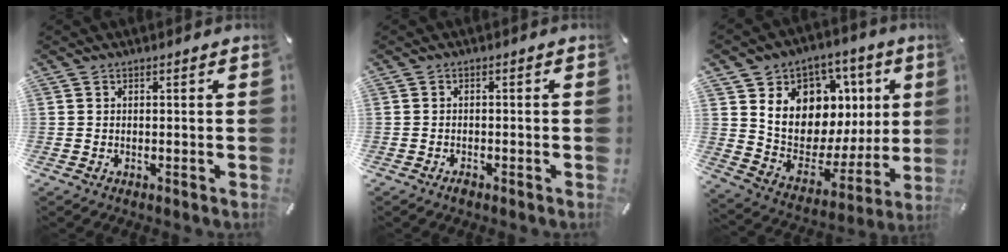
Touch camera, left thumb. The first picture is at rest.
{"total": 1.3, "force": [-1.0, 0.5, 0.7], "torque": [-0.015, 0.003, -0.020]}
{"total": 11.6, "force": [4.0, 9.7, 5.1], "torque": [-0.072, -0.054, 0.077]}